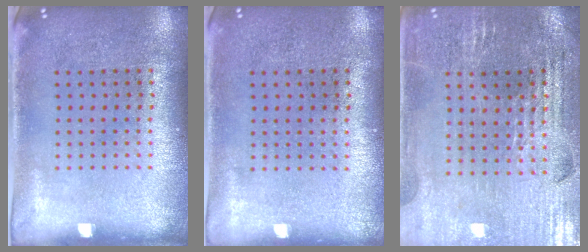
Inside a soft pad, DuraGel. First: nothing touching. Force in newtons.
{"total": 0.0}
{"total": 2.7, "press": 2.7, "slide": 0.5}